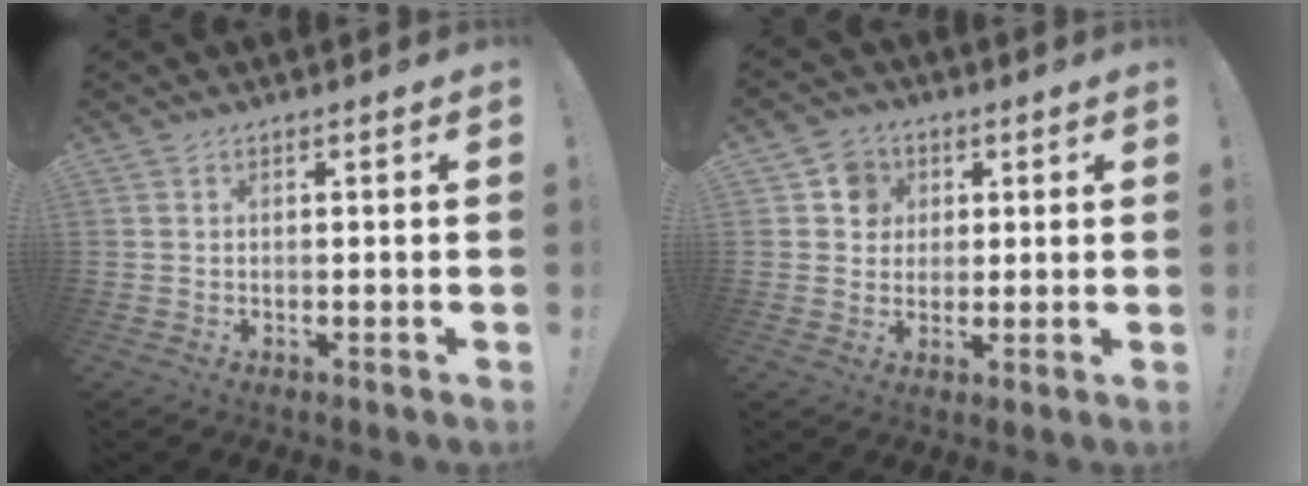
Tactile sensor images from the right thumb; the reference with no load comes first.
{"total": 7.1, "force": [1.8, 6.7, 1.4], "torque": [-0.024, 0.000, 0.038]}